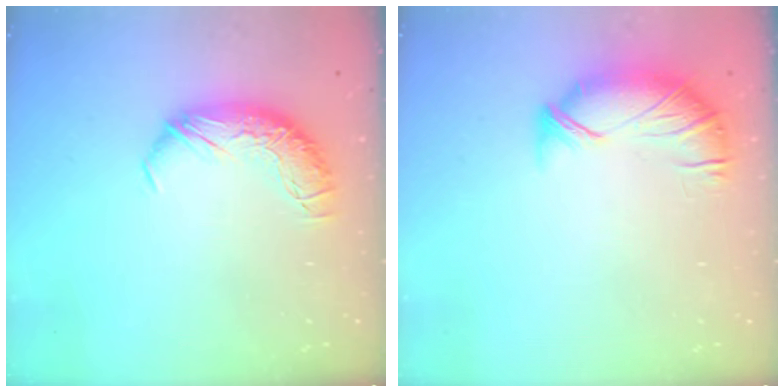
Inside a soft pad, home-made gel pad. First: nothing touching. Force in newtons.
{"total": 2.5, "press": 1.9, "slide": 1.7}